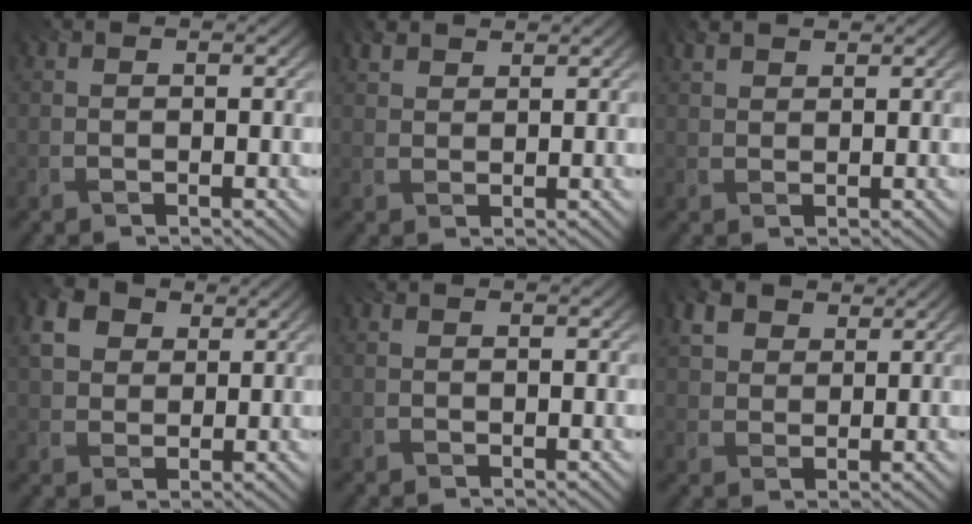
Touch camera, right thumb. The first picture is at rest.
{"total": 2.5, "force": [2.1, 1.0, 0.9], "torque": [-0.026, 0.005, 0.042]}
{"total": 2.1, "force": [1.7, 0.7, 0.9], "torque": [-0.026, 0.007, 0.036]}
{"total": 4.6, "force": [1.7, 3.6, 2.4], "torque": [-0.066, 0.003, 0.028]}
{"total": 0.7, "force": [-0.5, 0.3, -0.2], "torque": [0.002, 0.001, -0.009]}
{"total": 4.0, "force": [2.3, 2.6, 1.9], "torque": [-0.055, 0.004, 0.045]}